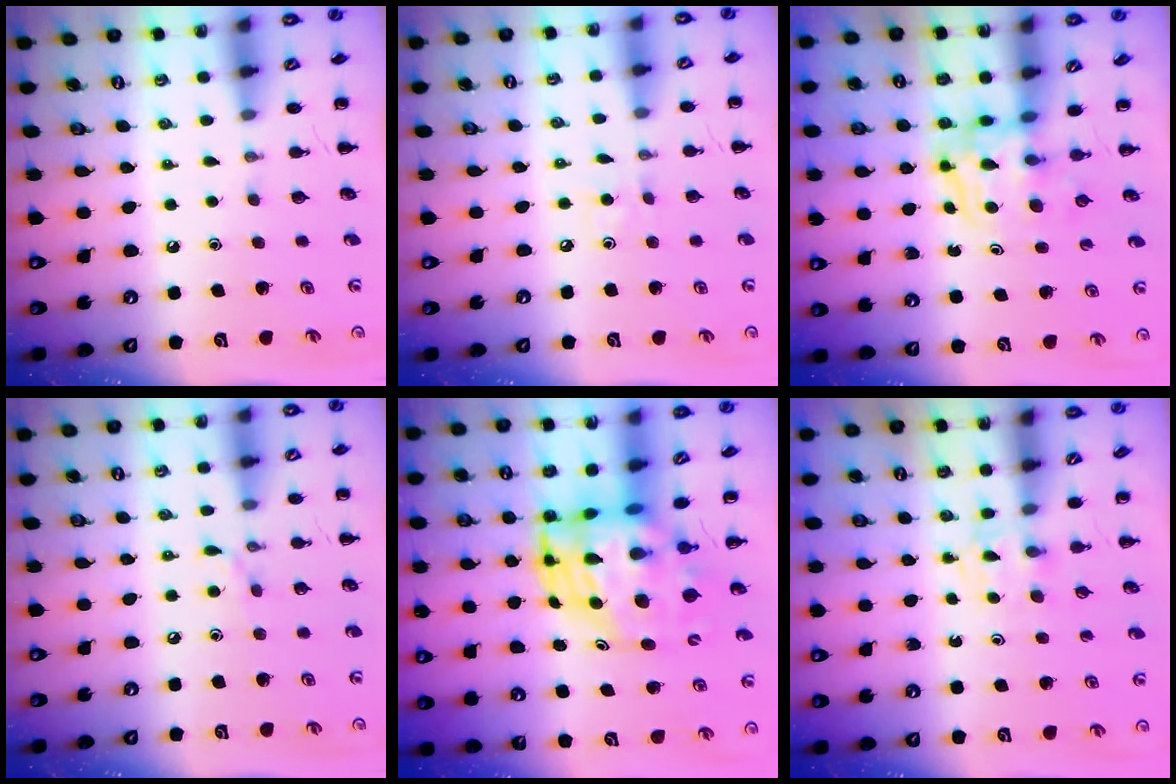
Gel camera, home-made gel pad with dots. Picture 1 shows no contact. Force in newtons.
{"total": 2.5, "press": 2.3, "slide": 0.8}
{"total": 3.4, "press": 3.4, "slide": 0.2}
{"total": 5.1, "press": 4.9, "slide": 1.6}
{"total": 8.6, "press": 8.3, "slide": 2.2}
{"total": 2.4, "press": 2.1, "slide": 1.1}